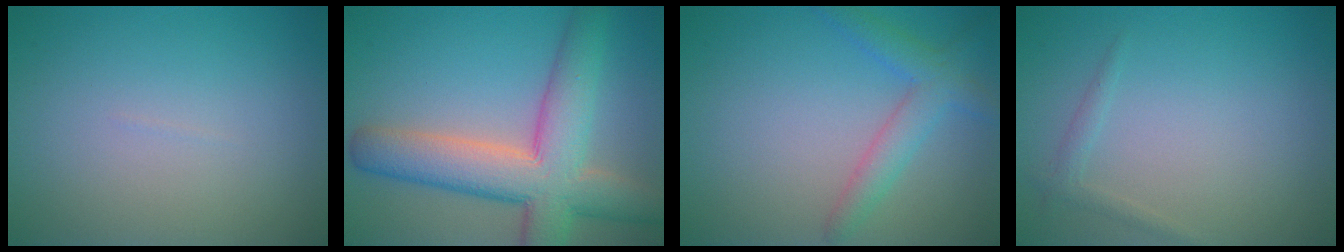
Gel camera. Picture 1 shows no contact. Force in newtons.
{"total": 9.1, "press": 9.0, "slide": 0.7}
{"total": 2.2, "press": 2.2, "slide": 0.2}
{"total": 1.0, "press": 1.0, "slide": 0.1}